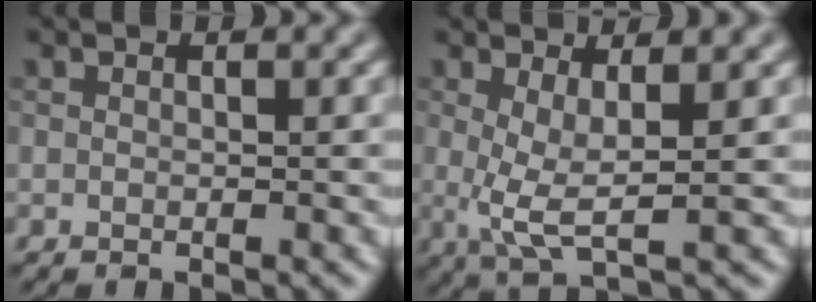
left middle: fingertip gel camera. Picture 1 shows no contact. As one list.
[{"total": 4.0, "force": [0.7, 1.1, 3.8], "torque": [-0.076, -0.006, 0.012]}]